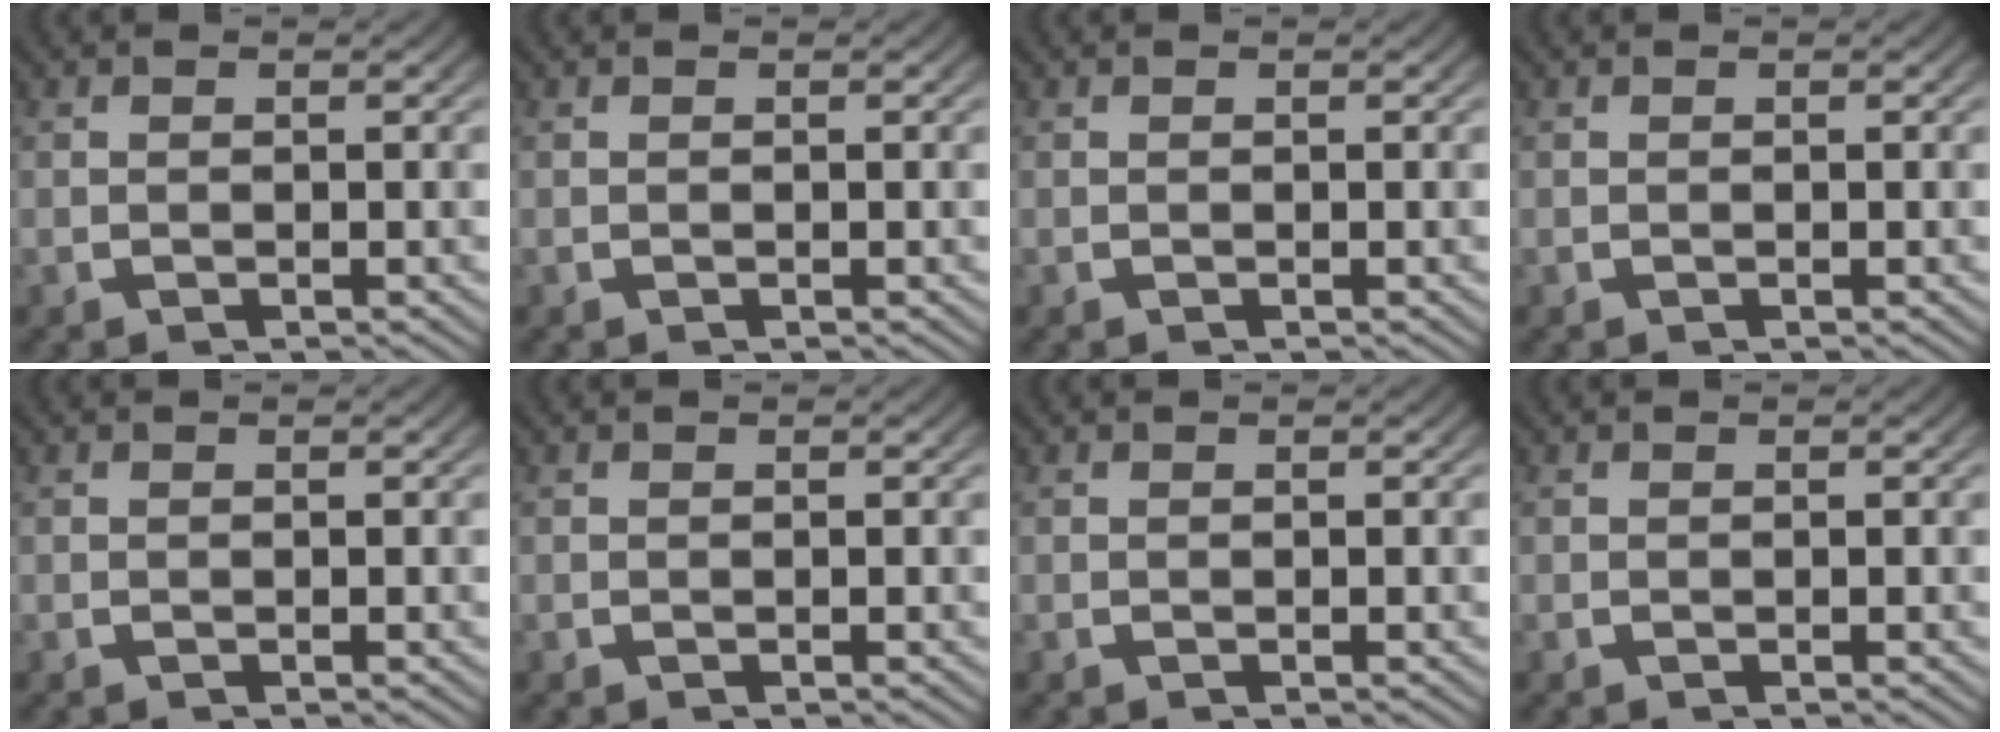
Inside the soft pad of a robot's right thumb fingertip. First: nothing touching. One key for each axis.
{"total": 0.0}
{"total": 0.0}
{"total": 0.0}
{"total": 0.0}
{"total": 0.0}
{"total": 0.0}
{"total": 0.0}